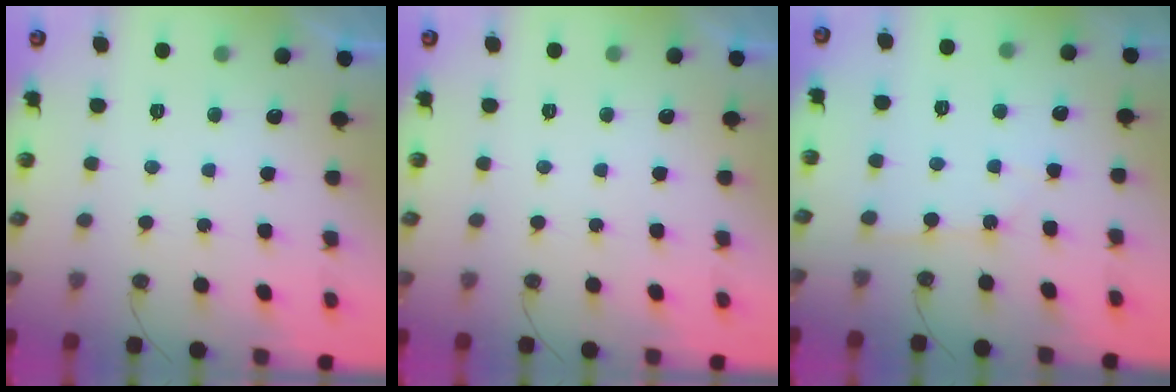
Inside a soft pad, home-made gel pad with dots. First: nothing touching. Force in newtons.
{"total": 0.0}
{"total": 2.1, "press": 2.1, "slide": 0.2}